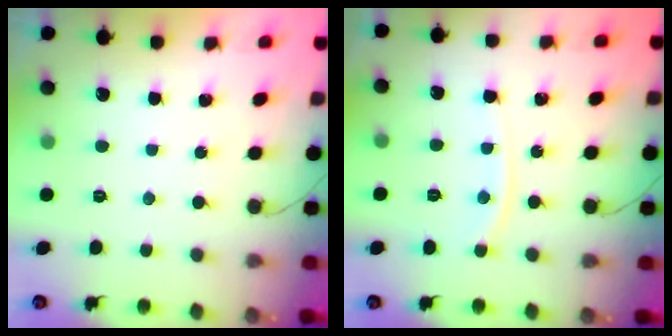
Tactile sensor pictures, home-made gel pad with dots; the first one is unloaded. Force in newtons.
{"total": 6.2, "press": 6.1, "slide": 0.8}